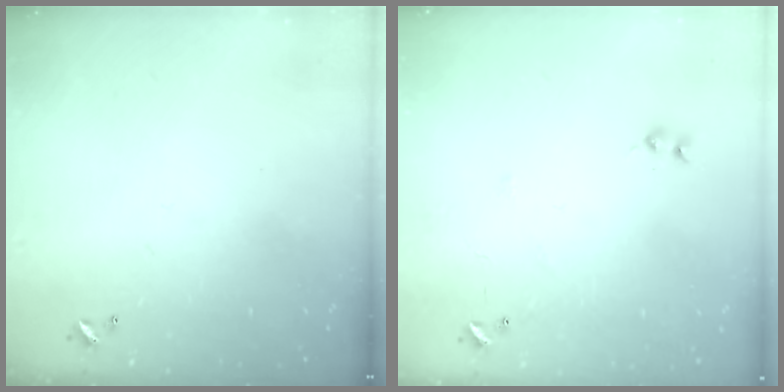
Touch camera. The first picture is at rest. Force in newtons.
{"total": 5.9, "press": 5.9, "slide": 0.7}